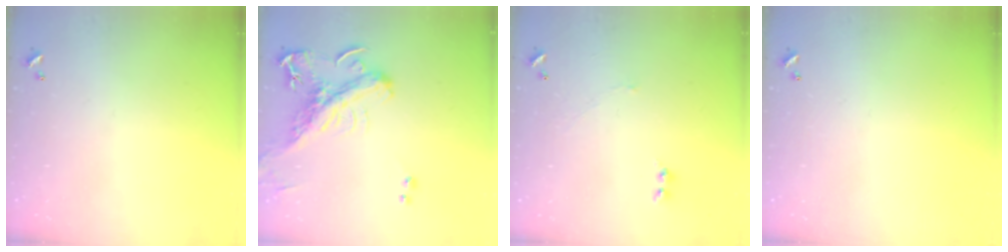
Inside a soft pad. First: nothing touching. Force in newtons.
{"total": 3.5, "press": 3.4, "slide": 1.0}
{"total": 2.6, "press": 2.6, "slide": 0.6}
{"total": 0.0}